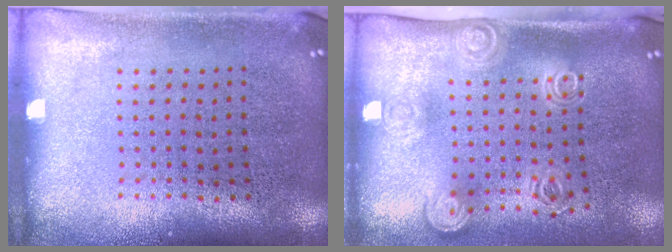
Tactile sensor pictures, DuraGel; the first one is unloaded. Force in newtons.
{"total": 2.0, "press": 1.4, "slide": 1.4}